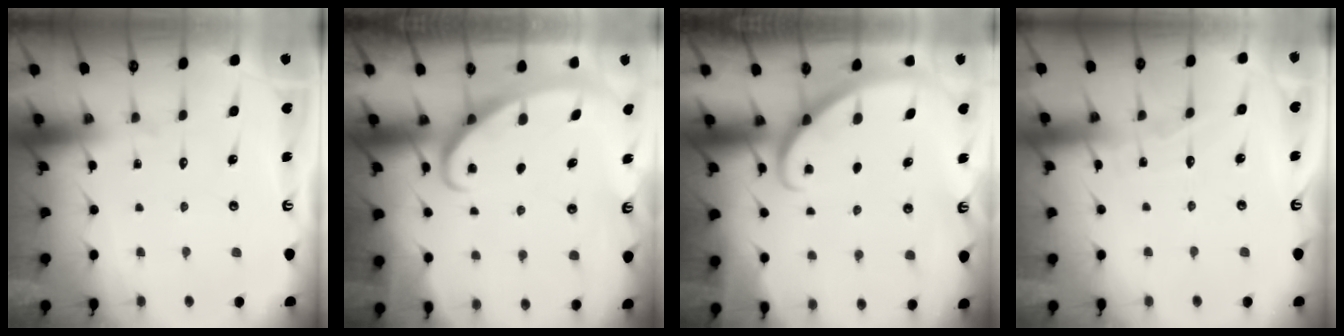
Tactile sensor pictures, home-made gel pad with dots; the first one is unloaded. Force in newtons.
{"total": 3.0, "press": 2.9, "slide": 0.3}
{"total": 3.7, "press": 3.7, "slide": 0.1}
{"total": 3.9, "press": 3.9, "slide": 0.1}